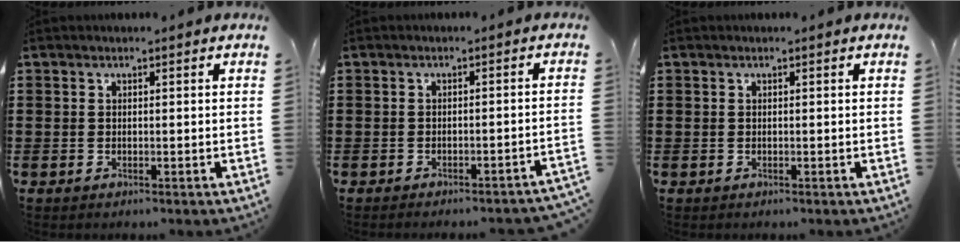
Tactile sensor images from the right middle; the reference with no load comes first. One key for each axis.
{"total": 1.6, "fx": -1.5, "fy": -0.2, "fz": 0.5, "tx": -0.011, "ty": -0.001, "tz": -0.028}
{"total": 0.0}